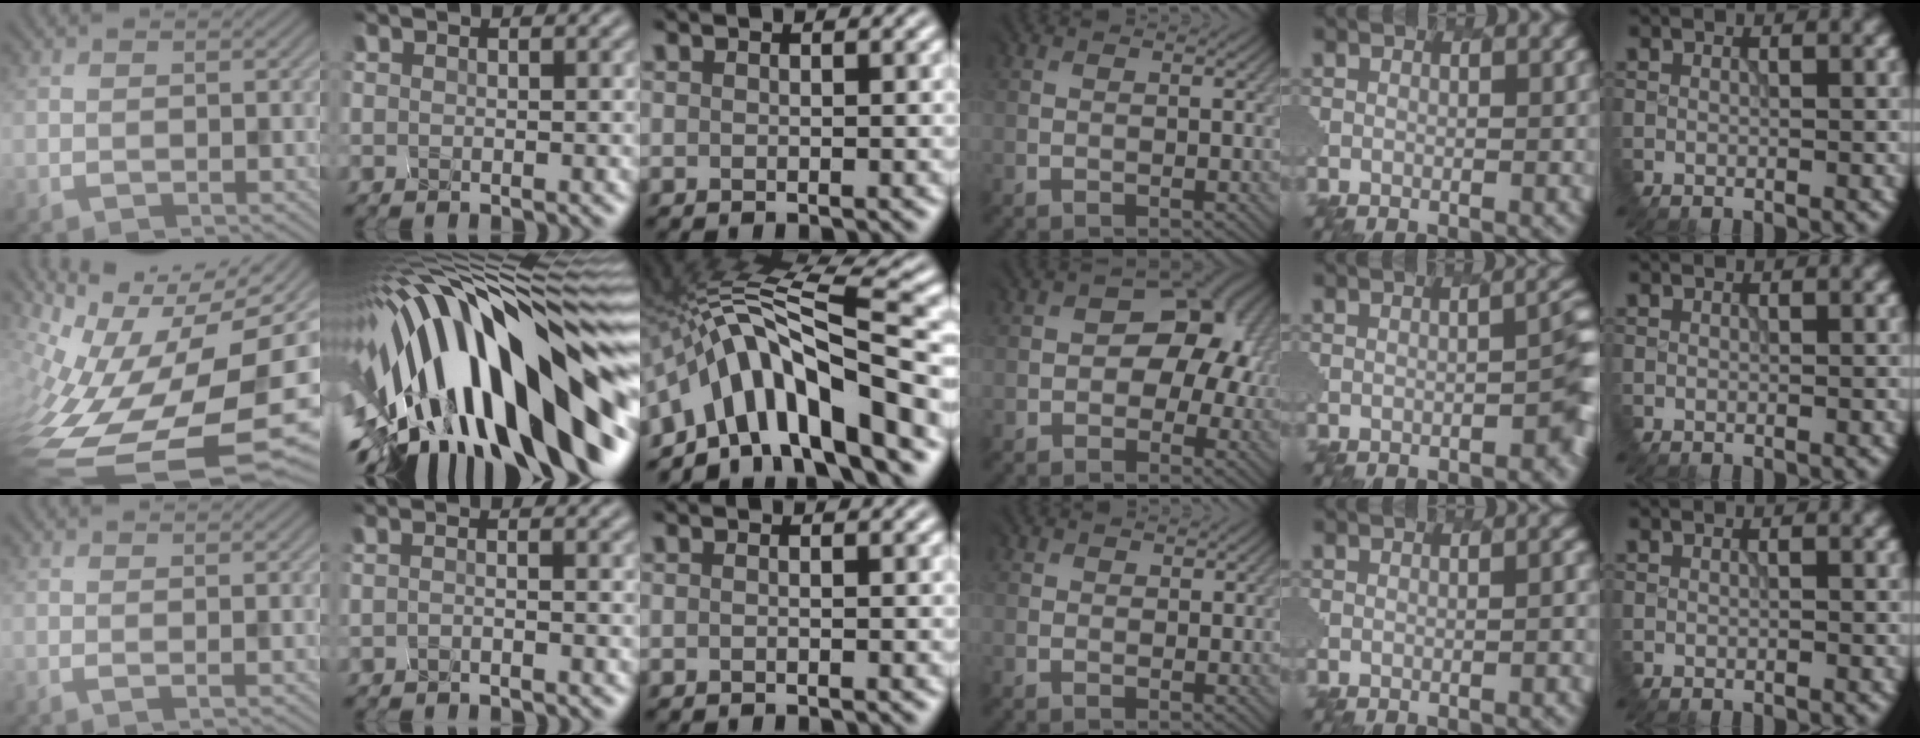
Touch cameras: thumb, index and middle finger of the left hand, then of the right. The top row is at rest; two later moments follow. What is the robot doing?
{"motion": "disassemble", "object": "hinged tin"}